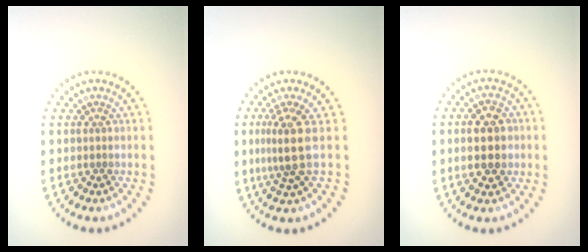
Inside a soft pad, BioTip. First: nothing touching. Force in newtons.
{"total": 3.2, "press": 2.5, "slide": 2.1}
{"total": 4.6, "press": 4.6, "slide": 0.2}